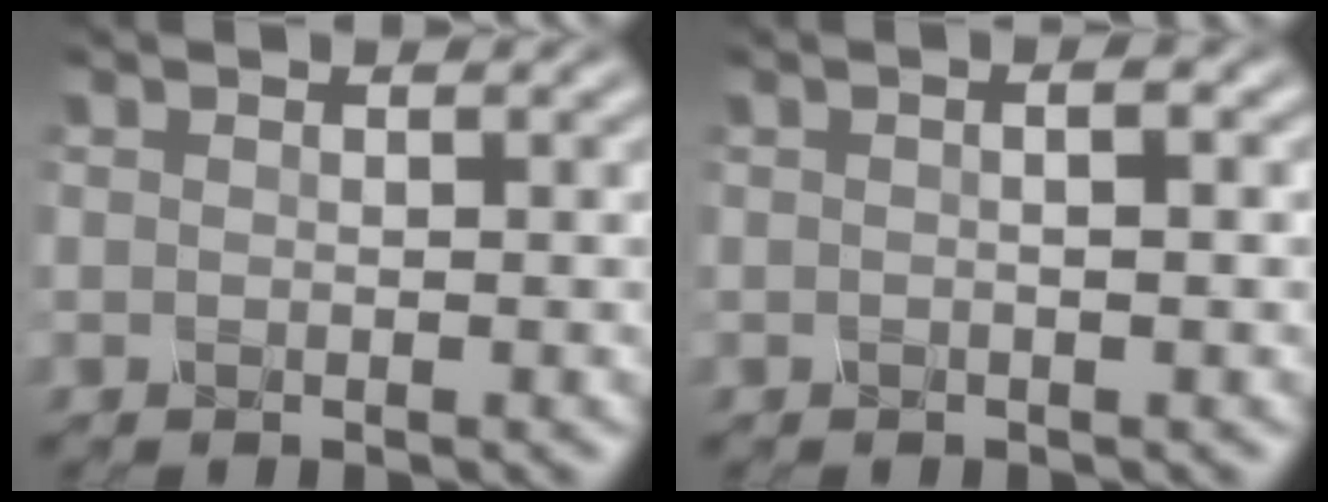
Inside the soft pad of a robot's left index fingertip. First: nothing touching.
{"total": 2.5, "force": [0.7, 1.0, 2.1], "torque": [-0.002, 0.005, -0.013]}